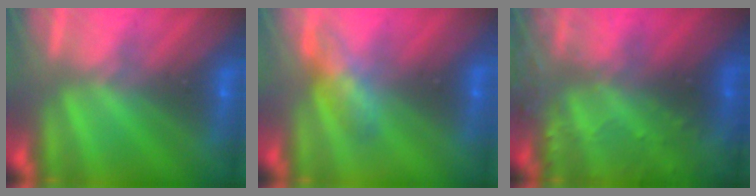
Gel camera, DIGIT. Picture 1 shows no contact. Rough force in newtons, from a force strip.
{"total": 2.8}
{"total": 8.6}